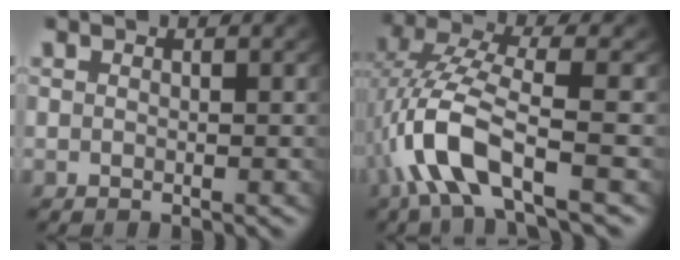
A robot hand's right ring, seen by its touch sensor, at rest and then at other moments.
{"total": 6.5, "force": [-1.4, 2.7, 5.8], "torque": [-0.159, -0.023, -0.011]}